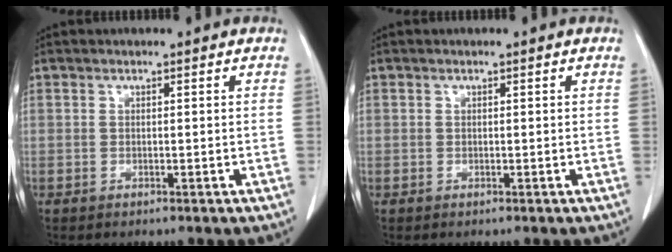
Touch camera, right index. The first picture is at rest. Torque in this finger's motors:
{"motor_torque": [-0.26, 0.10, -0.59, -0.14]}